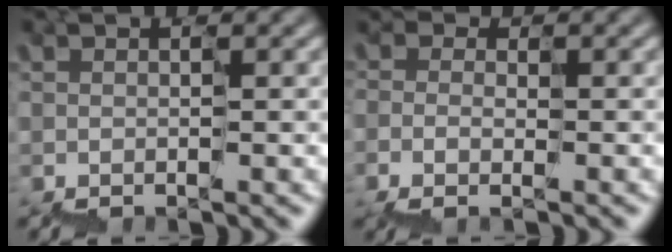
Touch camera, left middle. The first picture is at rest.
{"total": 1.1, "force": [-1.1, 0.4, 0.1], "torque": [-0.008, 0.001, -0.017]}